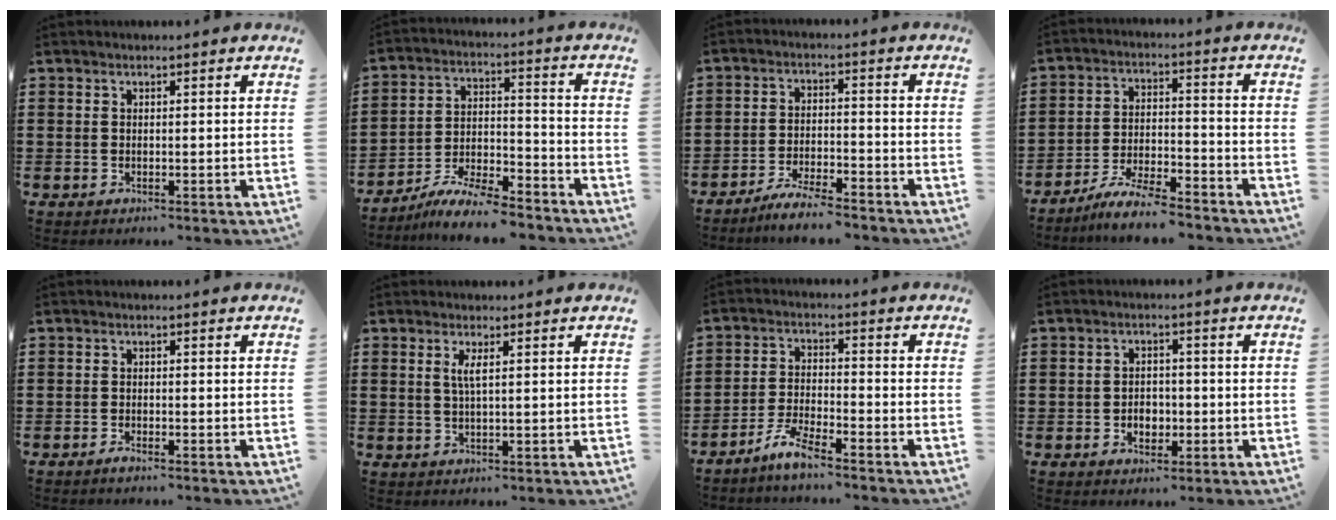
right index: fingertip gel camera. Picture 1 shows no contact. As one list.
[{"total": 9.8, "force": [-8.9, 1.5, 3.8], "torque": [-0.071, 0.023, -0.173]}, {"total": 5.1, "force": [-4.8, 0.1, 1.5], "torque": [-0.034, 0.001, -0.096]}, {"total": 6.6, "force": [-6.1, 0.3, 2.5], "torque": [-0.060, -0.002, -0.119]}, {"total": 1.0, "force": [-0.9, -0.1, 0.5], "torque": [-0.011, -0.007, -0.015]}, {"total": 2.2, "force": [0.6, 0.2, 2.1], "torque": [-0.044, 0.000, 0.009]}, {"total": 4.8, "force": [-4.2, 0.1, 2.3], "torque": [-0.061, -0.007, -0.084]}, {"total": 3.0, "force": [-1.0, 2.4, 1.7], "torque": [-0.029, 0.001, -0.022]}]